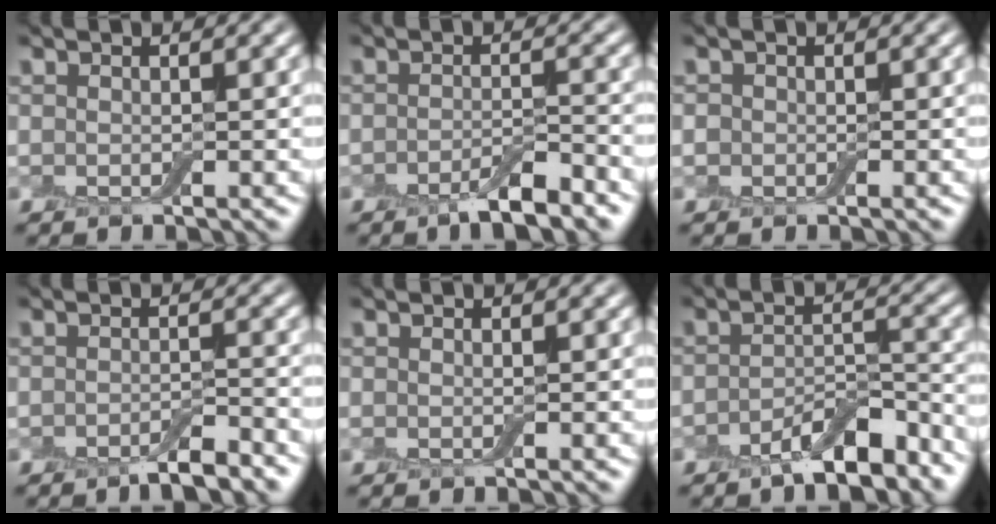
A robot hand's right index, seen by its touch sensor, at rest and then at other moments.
{"total": 3.6, "force": [-2.4, 0.9, 2.5], "torque": [-0.042, 0.000, -0.043]}
{"total": 0.9, "force": [-0.2, 0.8, 0.1], "torque": [0.004, -0.003, -0.007]}
{"total": 2.8, "force": [-2.1, 0.6, 1.7], "torque": [-0.024, 0.001, -0.037]}
{"total": 0.0}
{"total": 5.3, "force": [-3.9, 1.8, 3.1], "torque": [-0.044, 0.005, -0.065]}